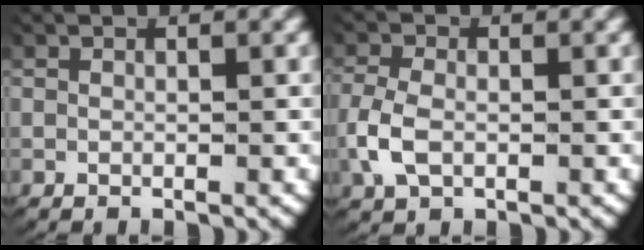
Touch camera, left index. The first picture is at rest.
{"total": 3.1, "force": [-0.6, 2.1, 2.2], "torque": [-0.068, -0.008, -0.005]}